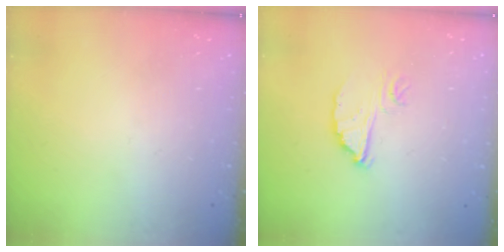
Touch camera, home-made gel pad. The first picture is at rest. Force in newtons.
{"total": 5.1, "press": 5.1, "slide": 0.4}